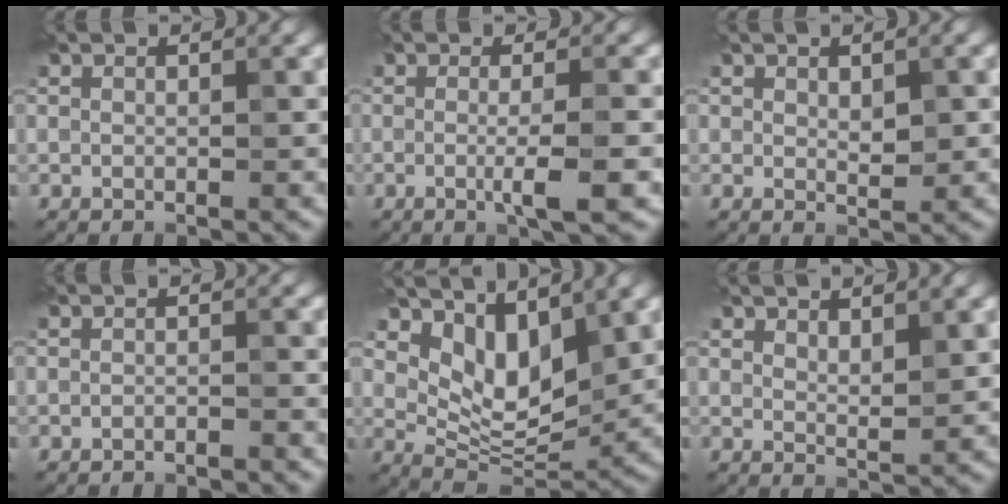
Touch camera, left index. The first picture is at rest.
{"total": 3.6, "force": [-0.7, 0.7, 3.4], "torque": [-0.055, -0.008, -0.014]}
{"total": 1.7, "force": [0.3, 0.9, 1.5], "torque": [-0.026, -0.002, 0.010]}
{"total": 1.6, "force": [-1.6, 0.1, 0.4], "torque": [0.000, -0.001, -0.029]}
{"total": 5.6, "force": [3.1, 2.9, 3.6], "torque": [-0.069, -0.018, 0.056]}
{"total": 1.9, "force": [1.5, 0.5, 1.1], "torque": [-0.020, -0.001, 0.027]}